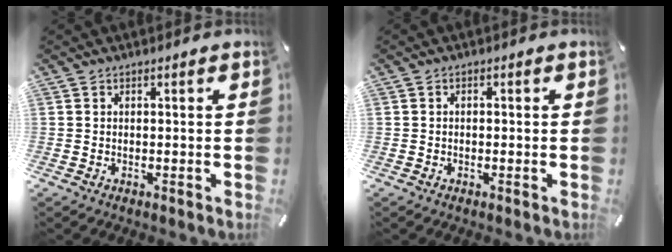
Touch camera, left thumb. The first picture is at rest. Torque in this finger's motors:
{"motor_torque": [-0.04, -0.28, -0.07, -0.03, 0.00]}